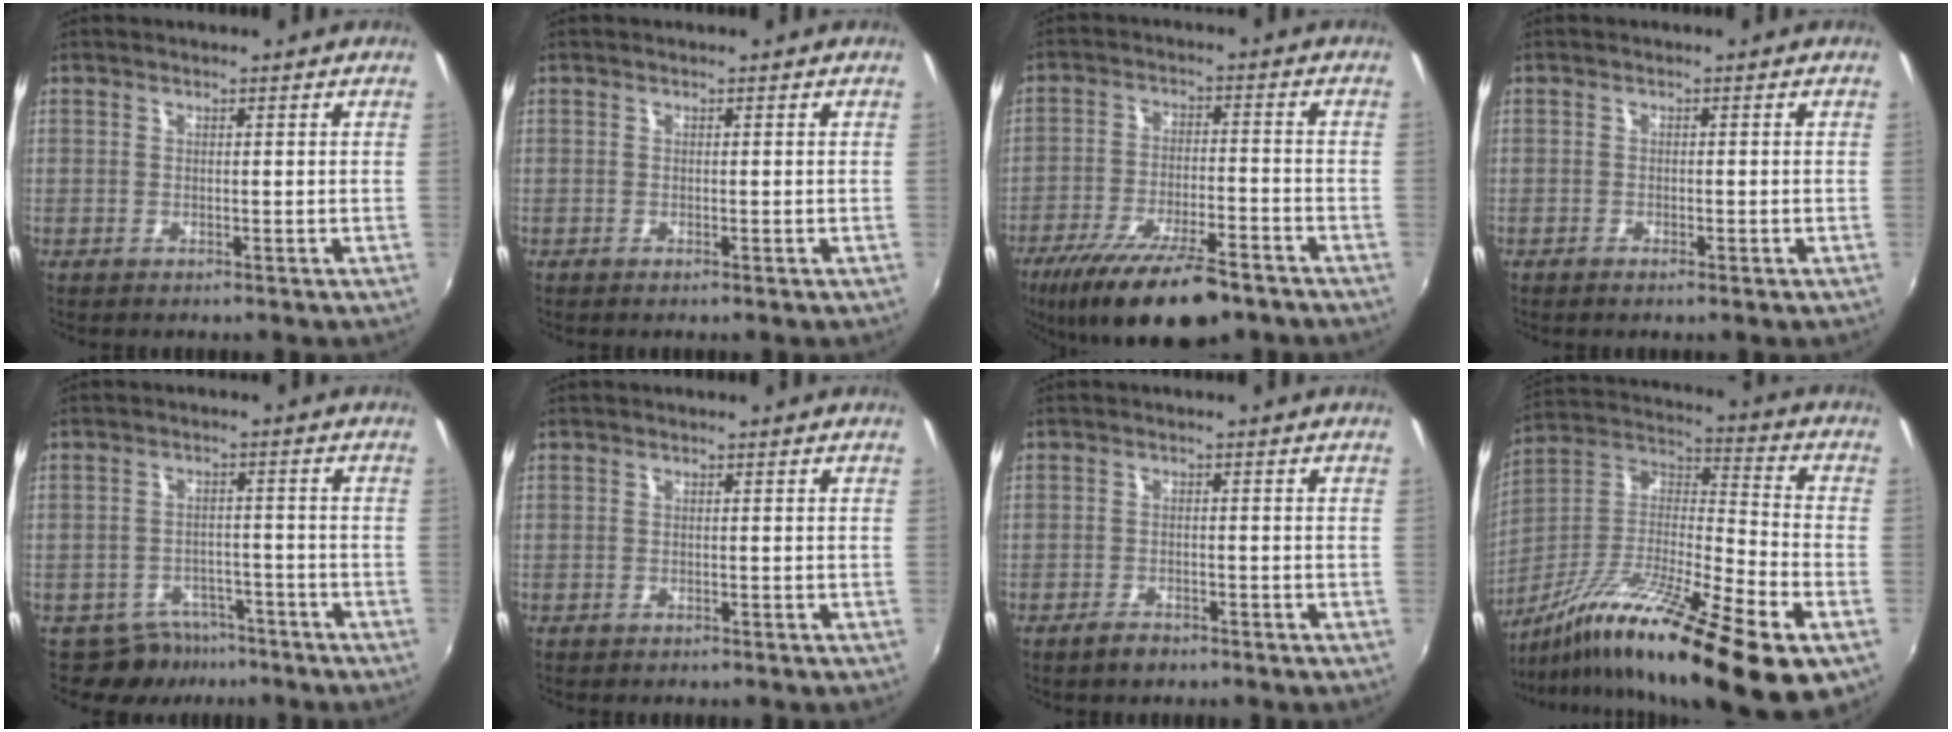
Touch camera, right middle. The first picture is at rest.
{"total": 0.0}
{"total": 16.5, "force": [-12.0, 4.7, 10.4], "torque": [-0.204, -0.032, -0.196]}
{"total": 1.3, "force": [-0.9, 0.3, 0.8], "torque": [-0.015, -0.002, -0.017]}
{"total": 6.1, "force": [-4.9, 3.6, 0.4], "torque": [-0.010, 0.015, -0.068]}
{"total": 0.6, "force": [-0.5, 0.3, 0.1], "torque": [-0.004, 0.000, -0.007]}
{"total": 2.6, "force": [-2.1, 1.0, 1.1], "torque": [-0.031, -0.001, -0.038]}
{"total": 26.4, "force": [-14.8, 4.4, 21.4], "torque": [-0.346, -0.028, -0.261]}